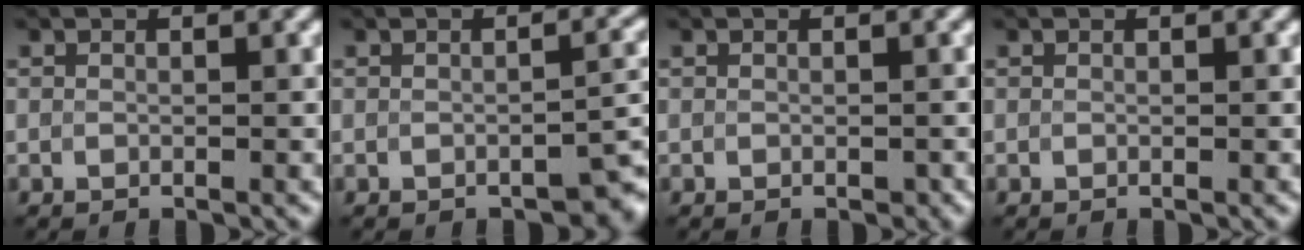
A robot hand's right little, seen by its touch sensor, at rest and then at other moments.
{"total": 2.6, "force": [-1.7, 1.0, 1.6], "torque": [-0.012, 0.004, -0.022]}
{"total": 0.6, "force": [-0.3, 0.4, 0.3], "torque": [-0.002, 0.000, -0.004]}
{"total": 0.0}